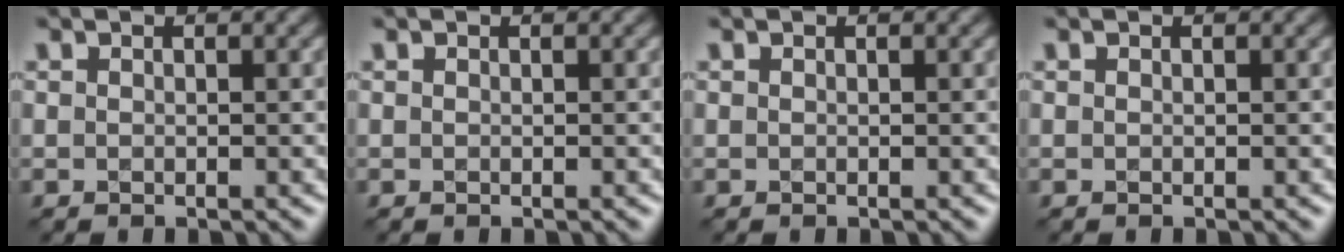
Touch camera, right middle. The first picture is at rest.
{"total": 0.0}
{"total": 0.0}
{"total": 0.0}